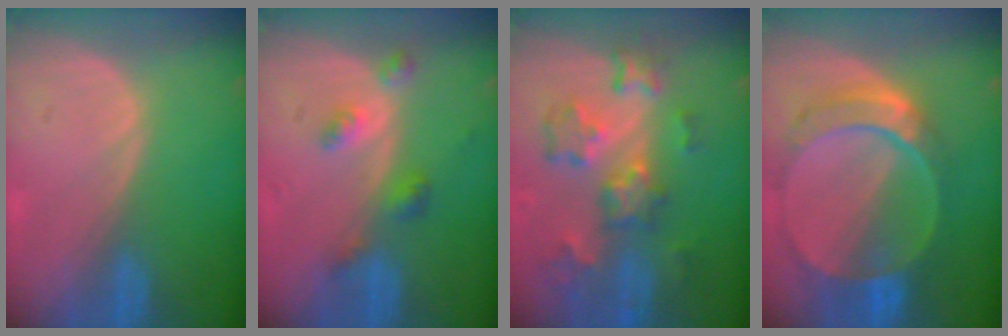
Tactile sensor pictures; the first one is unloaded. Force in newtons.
{"total": 4.3, "press": 4.0, "slide": 1.7}
{"total": 9.2, "press": 8.1, "slide": 4.4}
{"total": 9.5, "press": 8.3, "slide": 4.6}